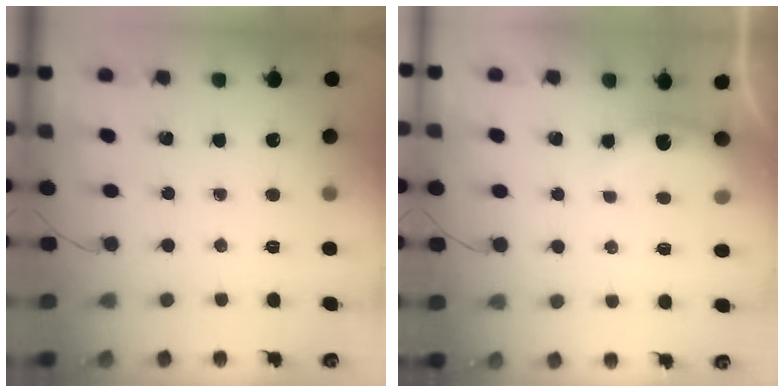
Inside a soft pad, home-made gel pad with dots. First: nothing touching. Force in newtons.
{"total": 6.1, "press": 6.0, "slide": 0.9}